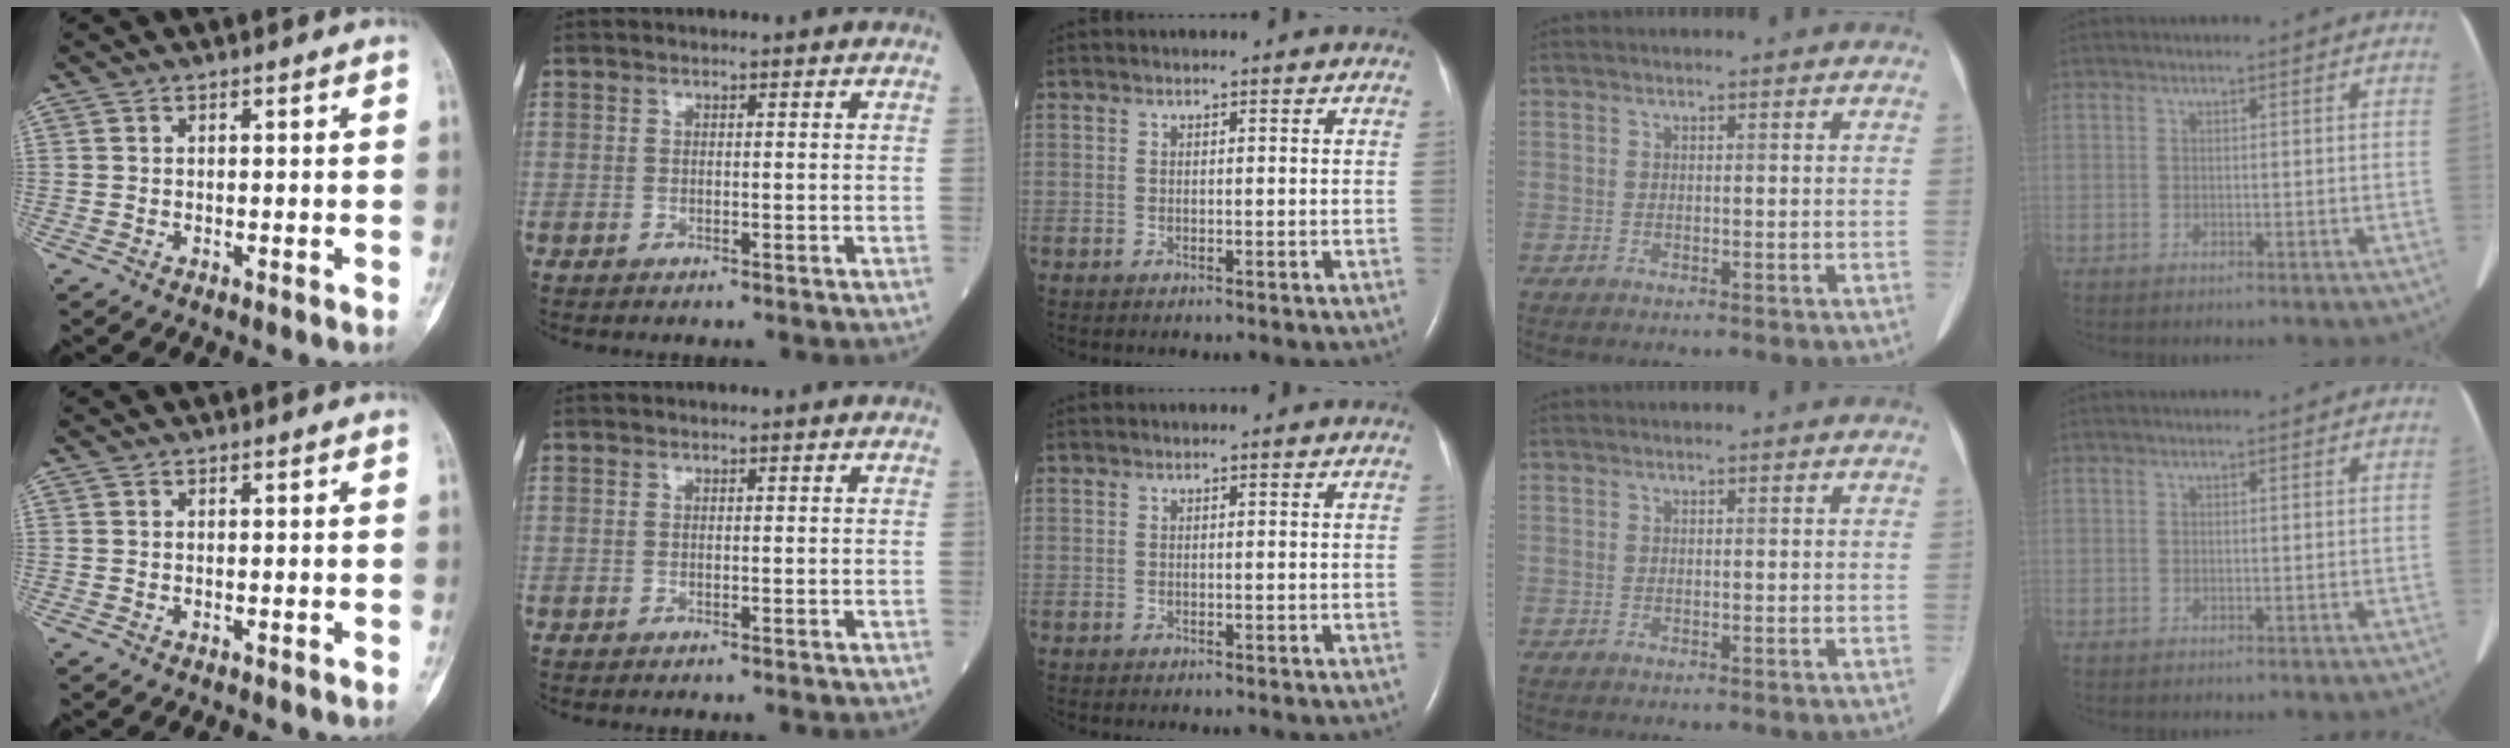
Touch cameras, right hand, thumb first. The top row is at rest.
{}